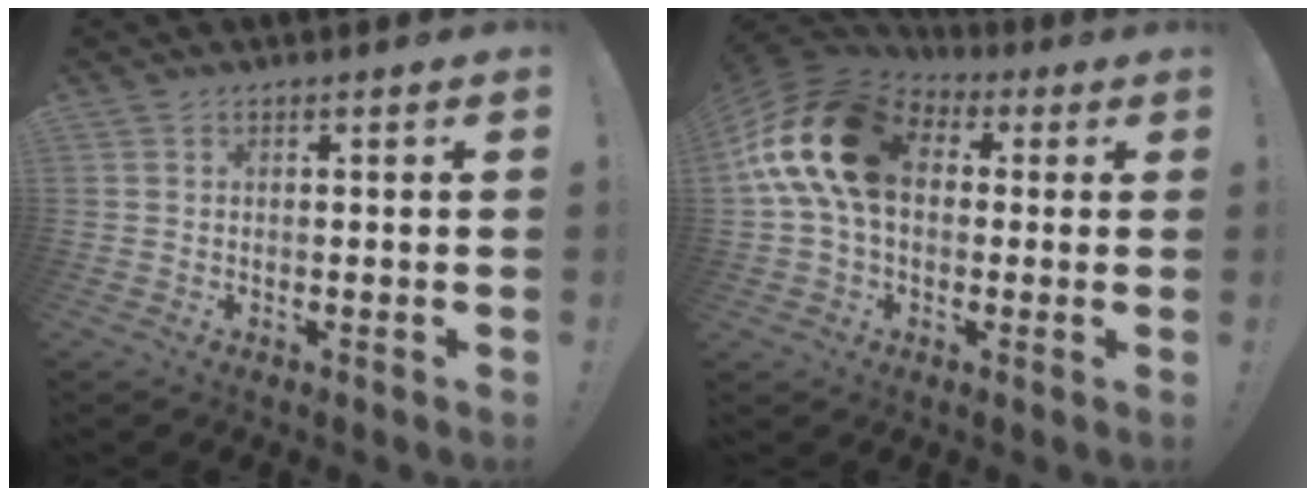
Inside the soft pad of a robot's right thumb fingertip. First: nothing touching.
{"total": 20.6, "force": [4.1, 13.7, 14.8], "torque": [-0.276, 0.015, 0.079]}